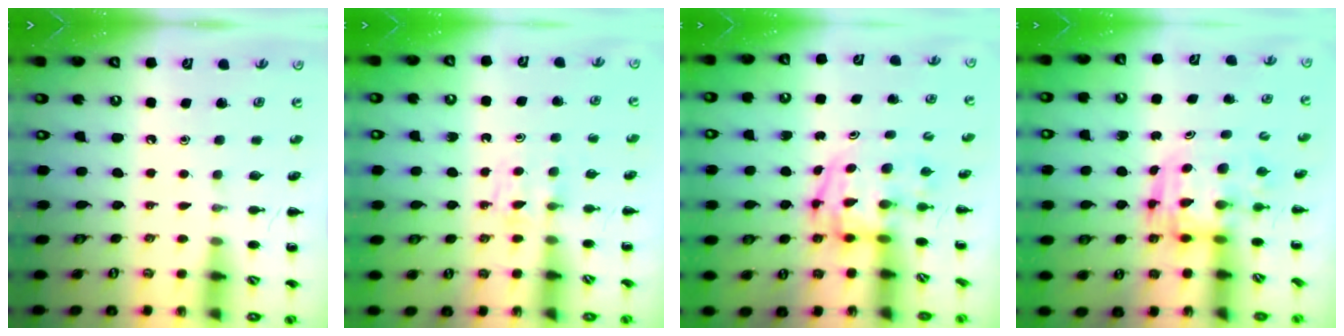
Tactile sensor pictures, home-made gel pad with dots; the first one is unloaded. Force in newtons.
{"total": 4.7, "press": 4.4, "slide": 1.6}
{"total": 3.9, "press": 3.8, "slide": 0.6}
{"total": 3.4, "press": 3.4, "slide": 0.7}